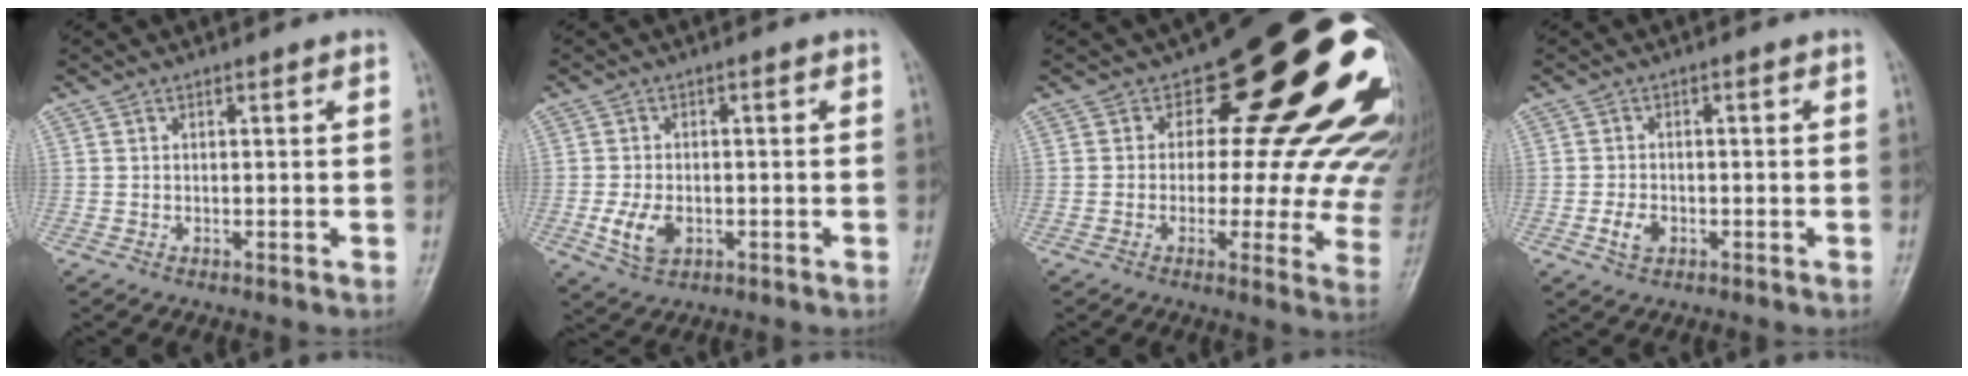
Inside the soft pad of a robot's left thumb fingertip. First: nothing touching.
{"total": 5.5, "force": [-1.5, 3.6, 3.9], "torque": [-0.071, -0.003, -0.025]}
{"total": 22.8, "force": [11.0, 11.3, 16.5], "torque": [-0.147, -0.043, 0.125]}
{"total": 3.9, "force": [-1.0, 3.3, 1.8], "torque": [-0.016, 0.003, -0.011]}